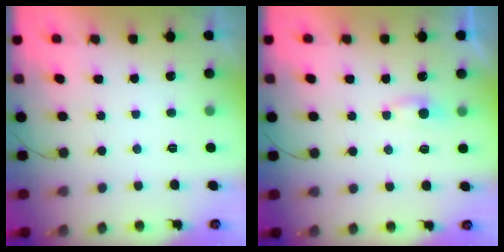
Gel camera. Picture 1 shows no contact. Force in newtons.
{"total": 3.2, "press": 3.1, "slide": 0.5}